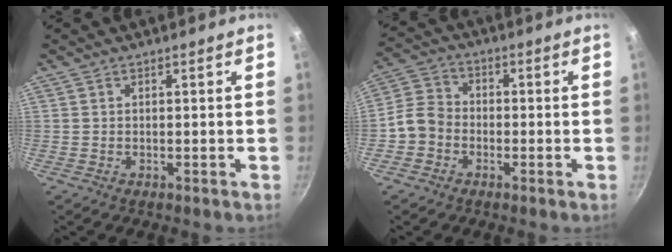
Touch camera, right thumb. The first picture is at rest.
{"total": 6.2, "force": [-2.2, 5.2, 2.7], "torque": [-0.031, 0.026, -0.059]}